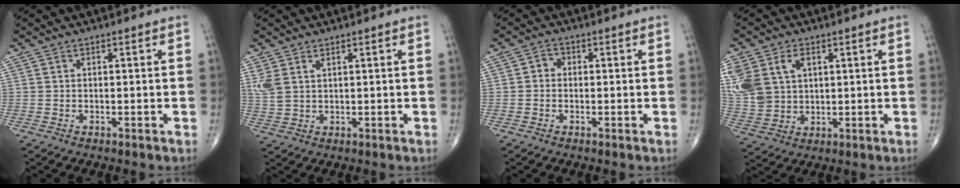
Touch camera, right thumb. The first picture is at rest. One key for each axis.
{"total": 3.6, "fx": 1.8, "fy": 1.8, "fz": 2.5, "tx": -0.064, "ty": 0.002, "tz": 0.048}
{"total": 2.0, "fx": -0.1, "fy": 1.7, "fz": 1.0, "tx": -0.005, "ty": 0.007, "tz": -0.010}
{"total": 13.8, "fx": 4.5, "fy": 9.9, "fz": 8.5, "tx": -0.199, "ty": 0.004, "tz": 0.101}